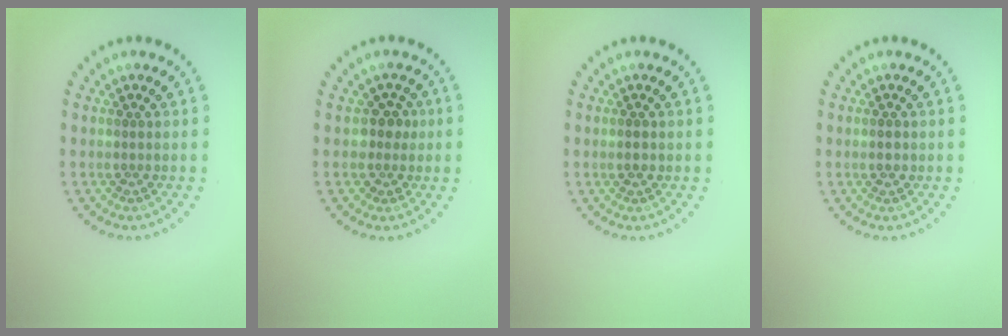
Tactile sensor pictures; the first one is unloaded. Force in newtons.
{"total": 1.7, "press": 1.5, "slide": 0.9}
{"total": 1.3, "press": 1.3, "slide": 0.1}
{"total": 1.3, "press": 1.3, "slide": 0.1}